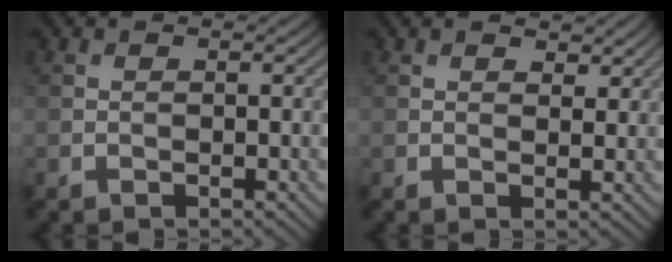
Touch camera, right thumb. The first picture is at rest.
{"total": 2.4, "force": [1.8, 1.0, 1.2], "torque": [-0.017, -0.005, 0.034]}